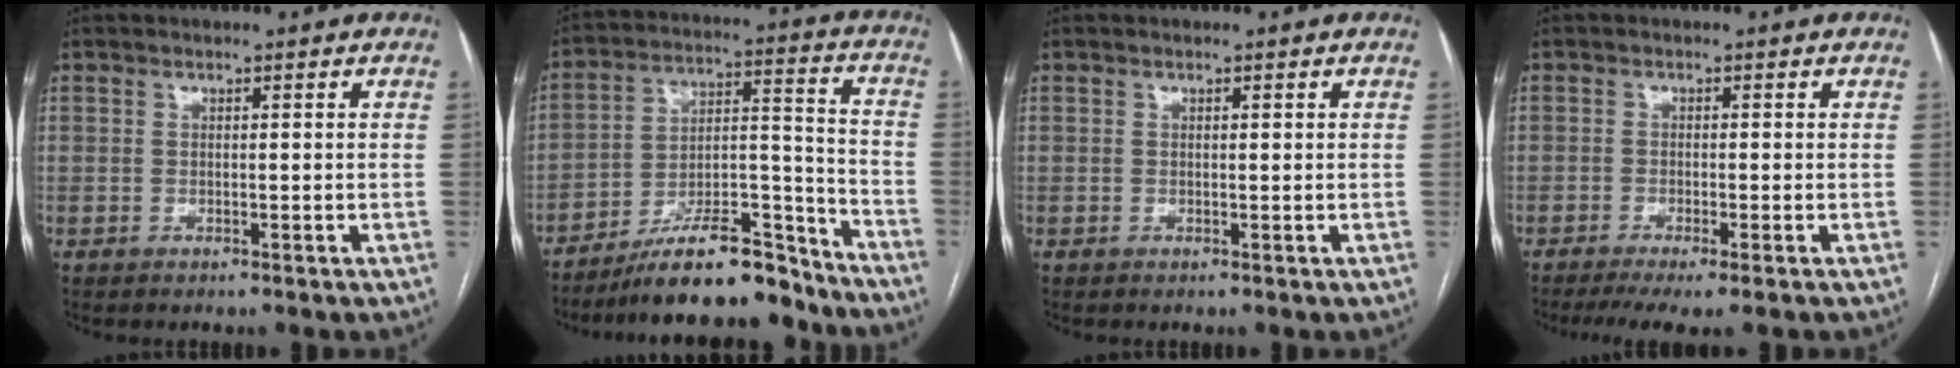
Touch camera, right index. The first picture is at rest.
{"total": 17.1, "force": [-14.9, 3.5, 7.7], "torque": [-0.124, 0.036, -0.251]}
{"total": 0.0}
{"total": 5.5, "force": [-3.9, 0.2, 3.9], "torque": [-0.060, -0.010, -0.063]}